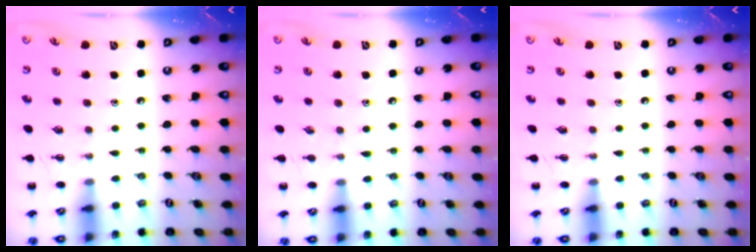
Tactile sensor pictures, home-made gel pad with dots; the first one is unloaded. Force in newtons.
{"total": 5.1, "press": 4.8, "slide": 1.8}
{"total": 0.0}